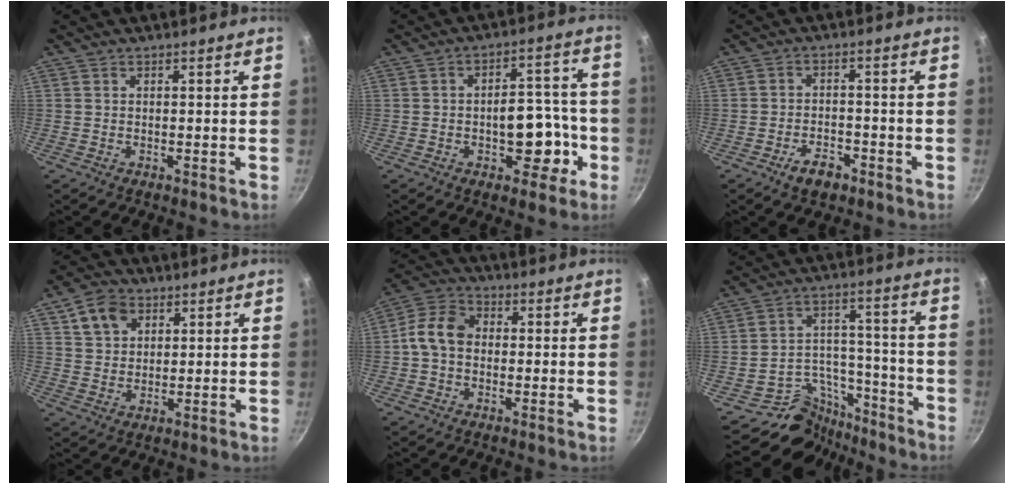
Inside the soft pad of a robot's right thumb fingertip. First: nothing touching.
{"total": 11.1, "force": [-3.5, 6.5, 8.2], "torque": [-0.065, 0.043, -0.040]}
{"total": 5.2, "force": [-3.2, 2.8, 2.9], "torque": [-0.038, 0.022, -0.051]}
{"total": 7.8, "force": [3.7, 5.7, 3.8], "torque": [-0.050, 0.001, 0.066]}
{"total": 8.3, "force": [-0.1, 6.5, 5.3], "torque": [-0.077, 0.023, -0.022]}
{"total": 12.6, "force": [-9.8, 7.9, 1.3], "torque": [0.037, 0.115, -0.155]}